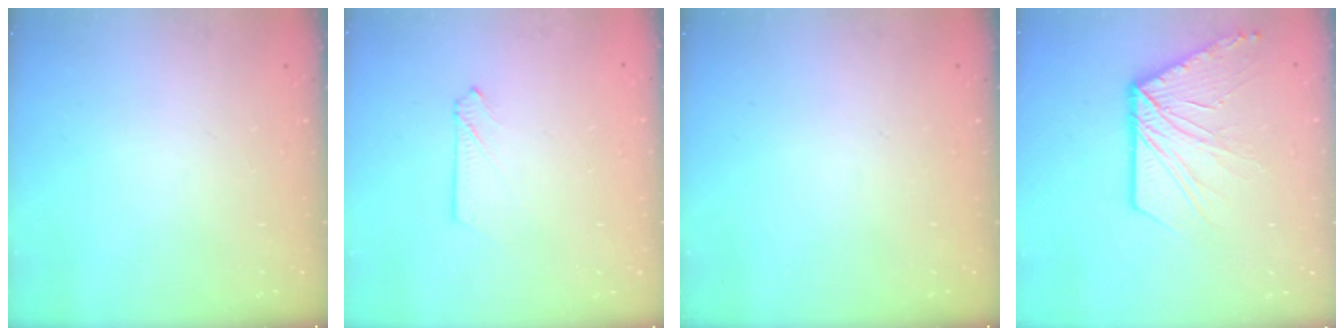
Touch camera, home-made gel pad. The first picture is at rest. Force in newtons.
{"total": 2.2, "press": 2.2, "slide": 0.2}
{"total": 0.0}
{"total": 13.7, "press": 13.6, "slide": 0.8}